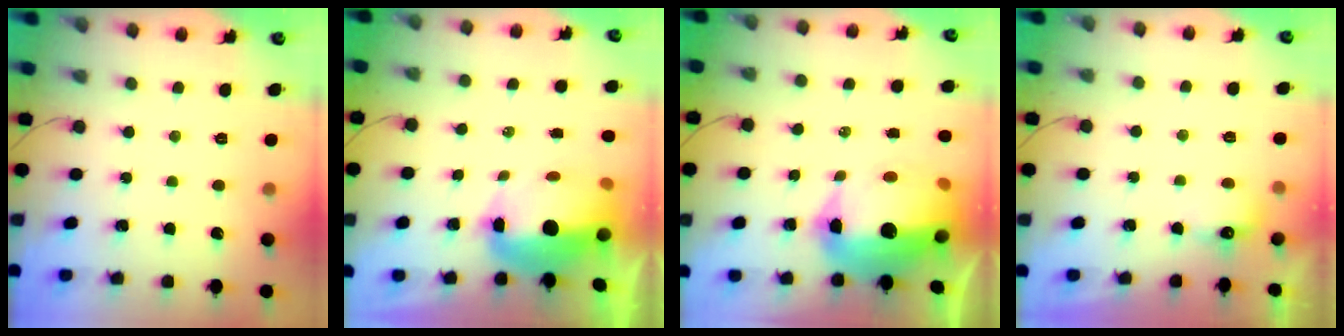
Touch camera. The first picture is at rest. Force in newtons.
{"total": 11.4, "press": 11.1, "slide": 2.3}
{"total": 20.6, "press": 20.1, "slide": 4.6}
{"total": 4.3, "press": 4.2, "slide": 1.2}